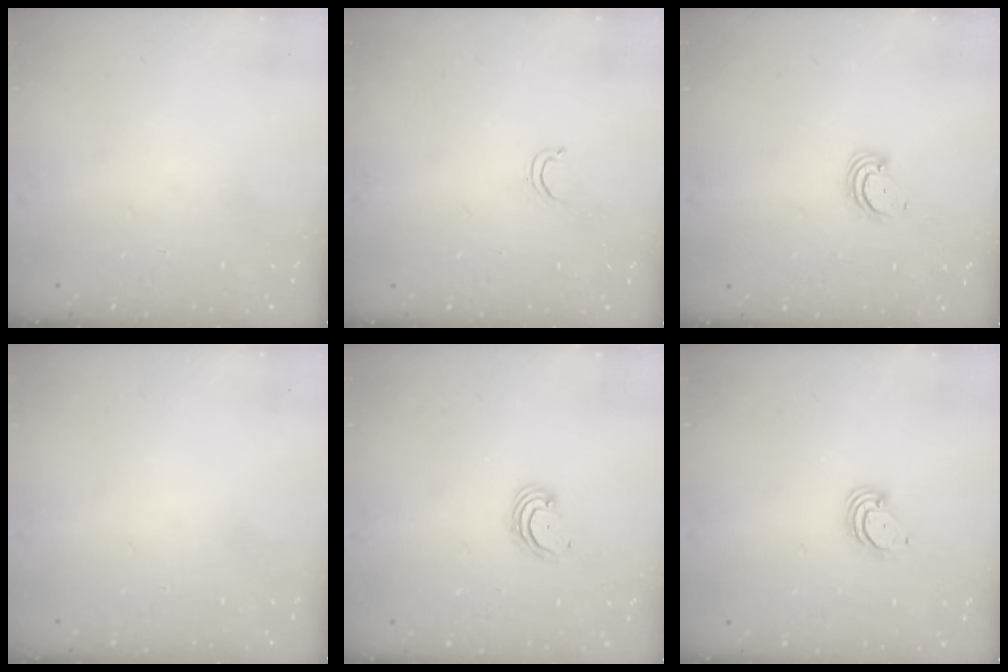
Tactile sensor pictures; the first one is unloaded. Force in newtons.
{"total": 2.6, "press": 2.5, "slide": 0.4}
{"total": 2.9, "press": 2.9, "slide": 0.3}
{"total": 0.0}
{"total": 2.7, "press": 2.7, "slide": 0.3}
{"total": 4.1, "press": 4.0, "slide": 0.3}